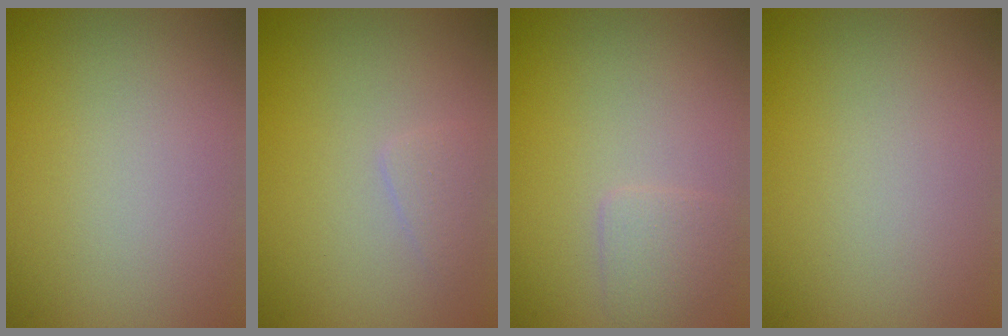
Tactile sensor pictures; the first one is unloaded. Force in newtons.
{"total": 1.0, "press": 1.0, "slide": 0.0}
{"total": 1.6, "press": 1.6, "slide": 0.1}
{"total": 0.0}